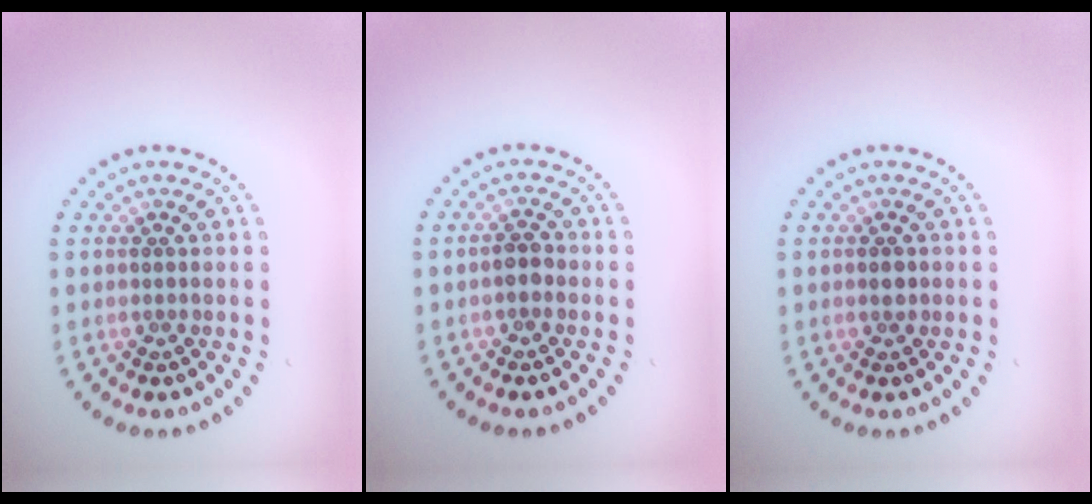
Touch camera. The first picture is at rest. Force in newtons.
{"total": 1.3, "press": 1.3, "slide": 0.3}
{"total": 1.1, "press": 1.1, "slide": 0.2}